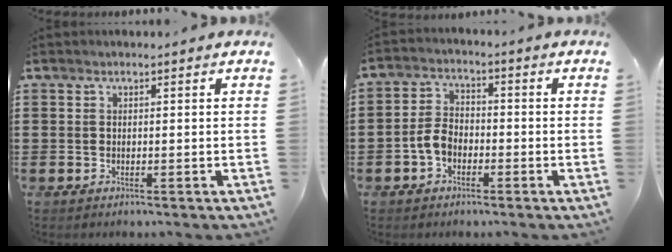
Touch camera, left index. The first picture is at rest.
{"total": 4.3, "force": [-2.0, 2.7, 2.6], "torque": [-0.069, 0.003, -0.045]}